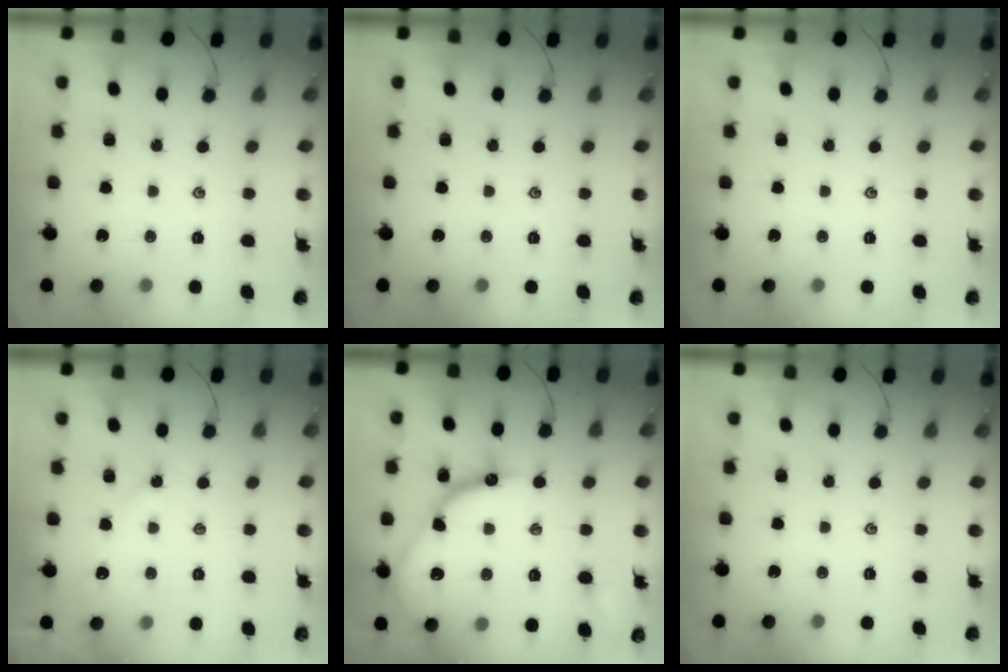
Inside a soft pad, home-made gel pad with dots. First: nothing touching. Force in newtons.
{"total": 0.0}
{"total": 0.0}
{"total": 3.7, "press": 3.7, "slide": 0.4}
{"total": 14.2, "press": 14.1, "slide": 1.1}
{"total": 0.0}